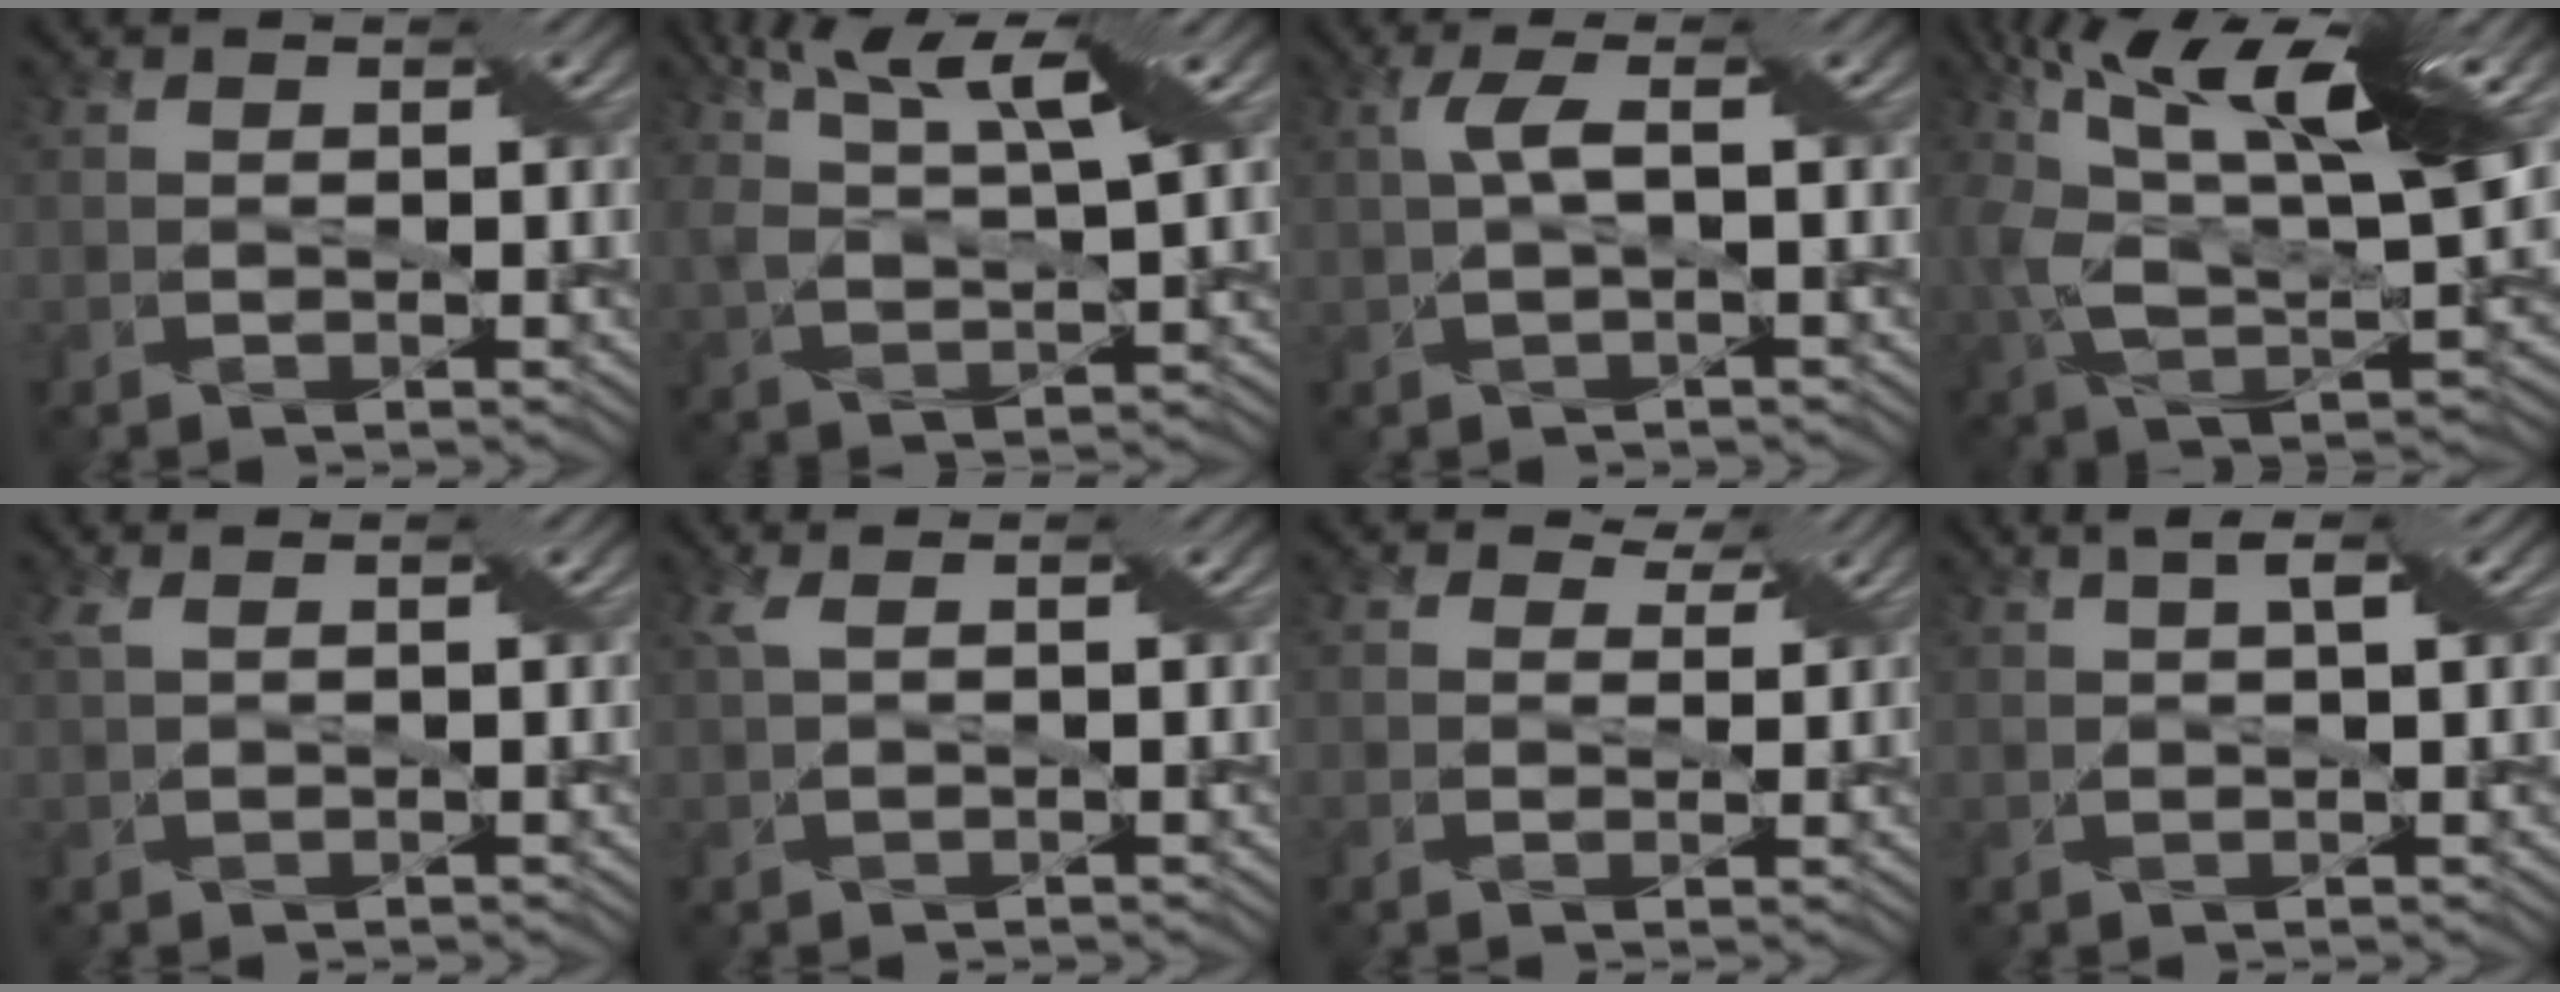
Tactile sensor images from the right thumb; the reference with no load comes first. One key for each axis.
{"total": 9.6, "fx": 5.0, "fy": 3.0, "fz": 7.6, "tx": -0.164, "ty": 0.016, "tz": 0.083}
{"total": 2.8, "fx": 0.4, "fy": 0.2, "fz": 2.7, "tx": -0.060, "ty": 0.010, "tz": 0.008}
{"total": 15.8, "fx": 5.4, "fy": 6.8, "fz": 13.2, "tx": -0.266, "ty": 0.013, "tz": 0.089}
{"total": 1.4, "fx": 1.0, "fy": 0.1, "fz": 1.1, "tx": -0.033, "ty": 0.006, "tz": 0.020}
{"total": 1.8, "fx": 0.8, "fy": 0.2, "fz": 1.5, "tx": -0.043, "ty": 0.008, "tz": 0.016}
{"total": 3.1, "fx": 2.5, "fy": 1.4, "fz": 1.1, "tx": -0.021, "ty": -0.004, "tz": 0.035}
{"total": 2.6, "fx": 1.4, "fy": 0.3, "fz": 2.2, "tx": -0.032, "ty": 0.005, "tz": 0.018}